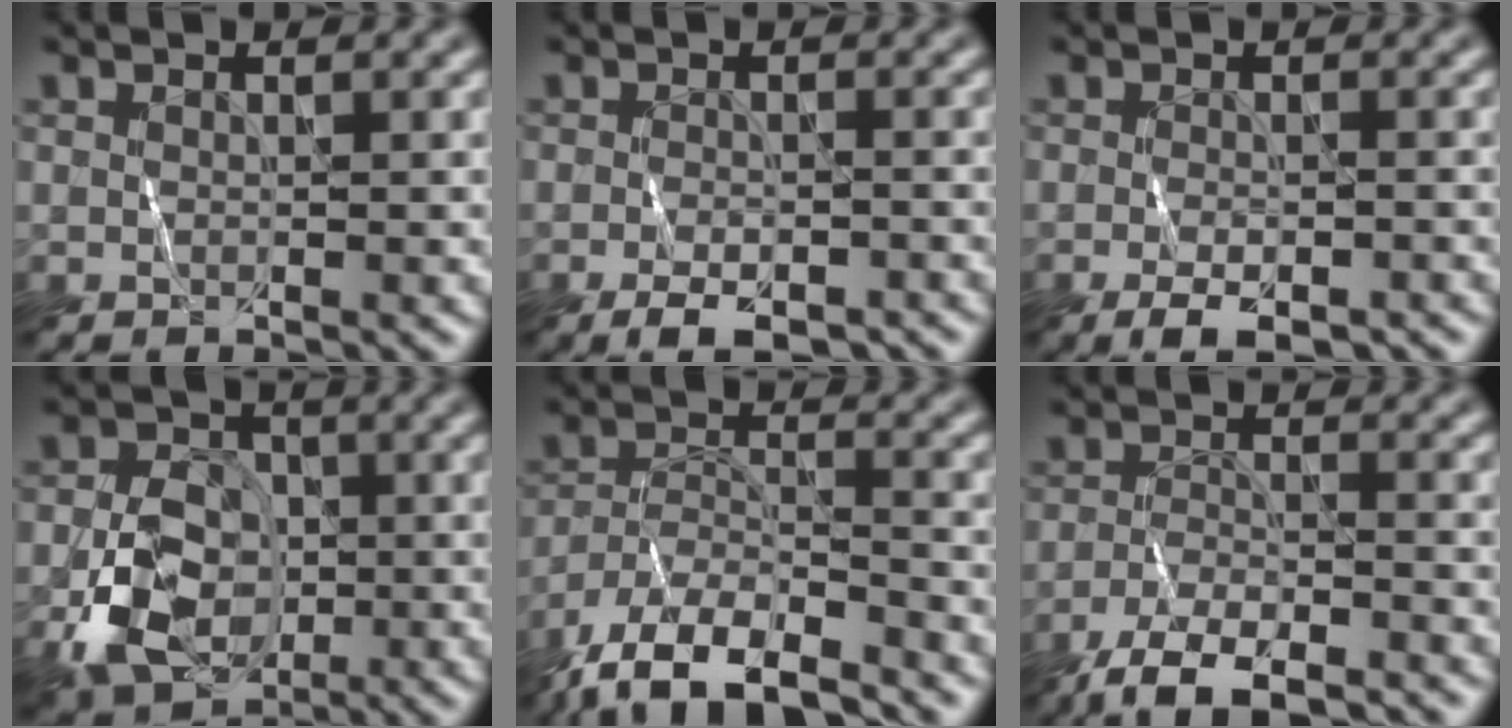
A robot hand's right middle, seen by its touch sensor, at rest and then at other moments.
{"total": 3.7, "force": [-2.8, 1.1, 2.2], "torque": [-0.036, -0.003, -0.044]}
{"total": 3.3, "force": [-2.3, 0.8, 2.1], "torque": [-0.037, -0.003, -0.036]}
{"total": 6.5, "force": [-2.0, 4.9, 3.8], "torque": [-0.071, 0.002, -0.043]}
{"total": 9.9, "force": [-8.3, 2.6, 4.7], "torque": [-0.080, -0.013, -0.147]}
{"total": 5.6, "force": [-4.9, 0.9, 2.6], "torque": [-0.049, -0.006, -0.091]}